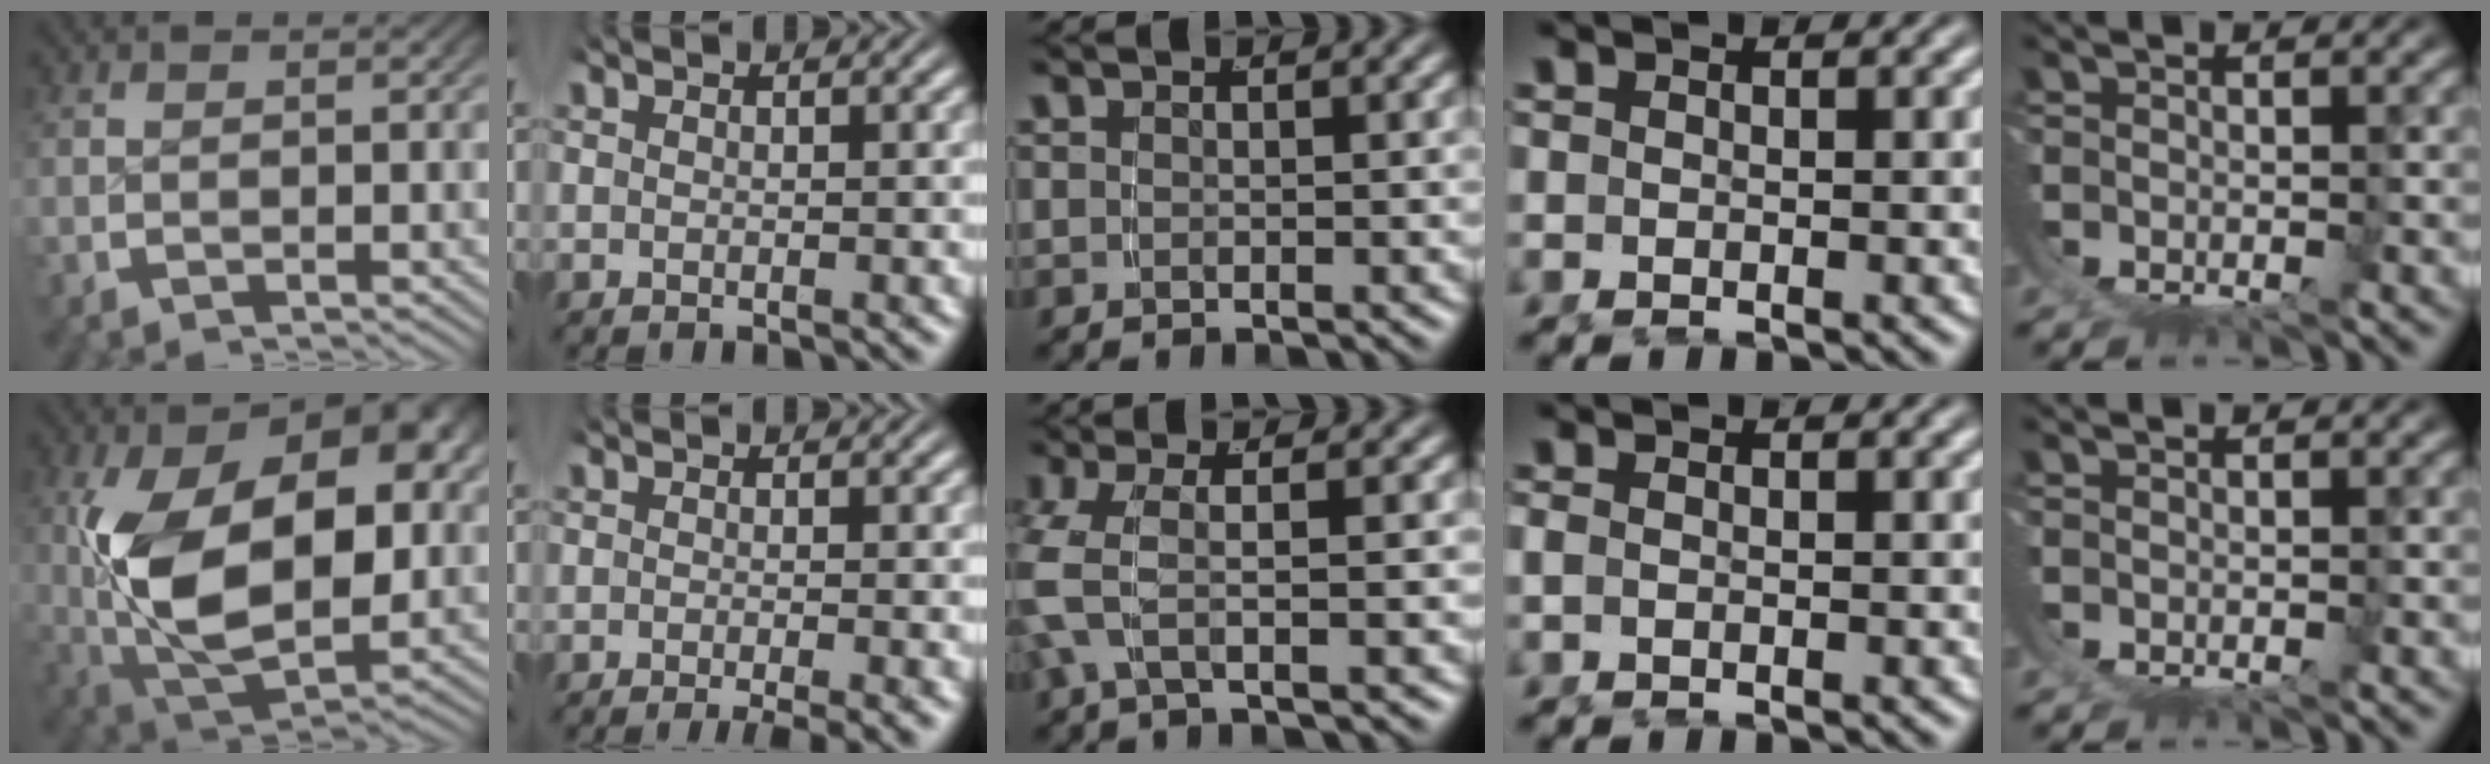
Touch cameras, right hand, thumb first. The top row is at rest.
{"thumb": {"total": 17.2, "force": [-0.4, 10.8, 13.4], "torque": [-0.280, -0.053, 0.021]}, "index": {"total": 2.6, "force": [-2.0, 0.4, 1.7], "torque": [-0.020, -0.004, -0.029]}, "middle": {"total": 3.9, "force": [0.5, 1.5, 3.5], "torque": [-0.074, 0.013, 0.000]}, "ring": {"total": 0.7, "force": [-0.4, 0.2, 0.5], "torque": [-0.014, -0.004, -0.004]}, "little": {"total": 1.0, "force": [0.6, -0.8, 0.0], "torque": [0.009, 0.005, 0.011]}}